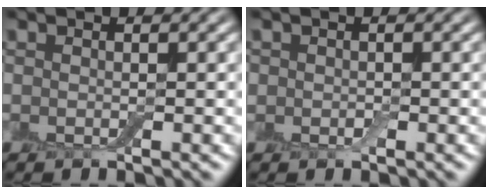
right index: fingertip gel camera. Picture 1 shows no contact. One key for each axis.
{"total": 0.9, "fx": 0.0, "fy": 0.9, "fz": 0.3, "tx": -0.002, "ty": -0.002, "tz": -0.005}